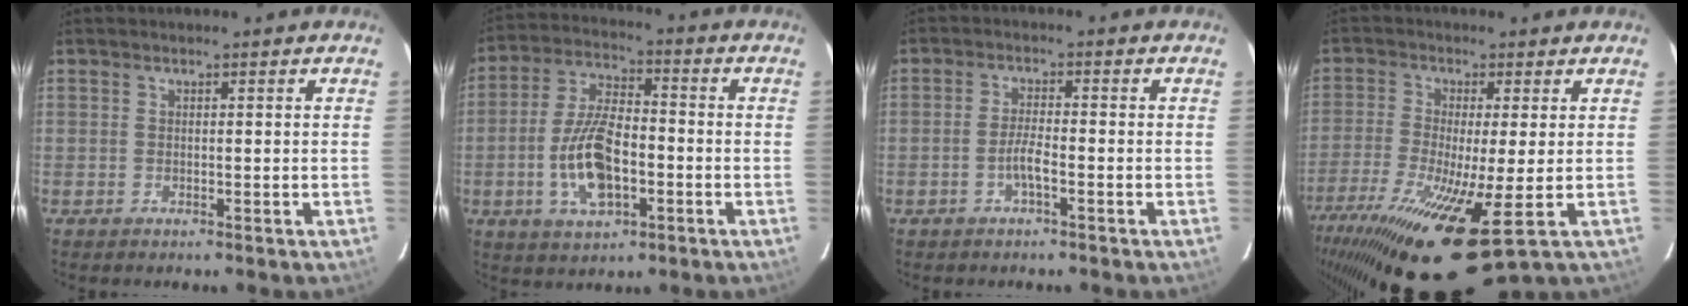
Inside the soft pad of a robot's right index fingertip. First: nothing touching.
{"total": 12.6, "force": [-3.6, 5.9, 10.6], "torque": [-0.217, 0.004, -0.062]}
{"total": 3.0, "force": [-1.6, 0.4, 2.5], "torque": [-0.055, 0.004, -0.032]}
{"total": 18.7, "force": [-7.9, 3.4, 16.6], "torque": [-0.342, -0.072, -0.140]}